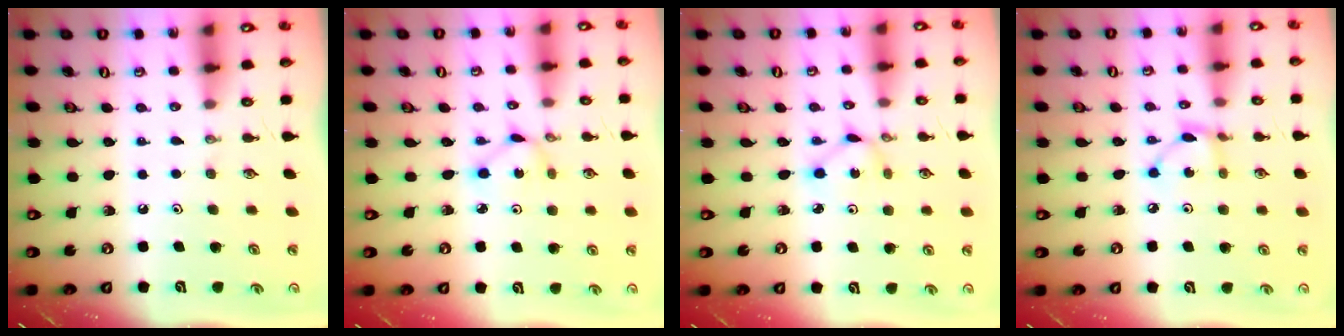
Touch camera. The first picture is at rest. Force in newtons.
{"total": 2.6, "press": 2.6, "slide": 0.1}
{"total": 2.6, "press": 2.6, "slide": 0.1}
{"total": 3.5, "press": 3.5, "slide": 0.1}